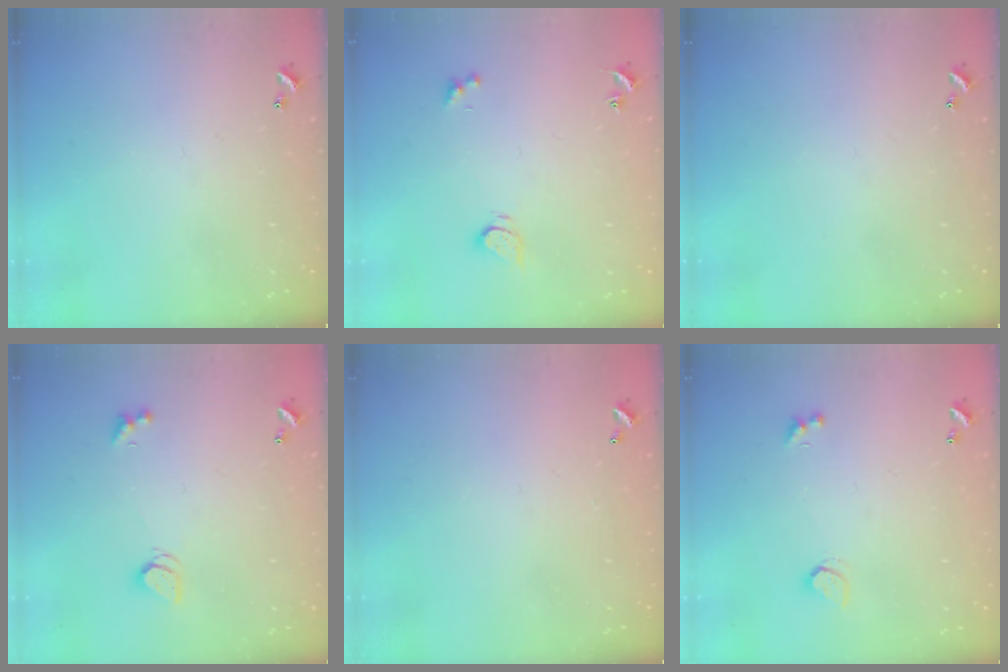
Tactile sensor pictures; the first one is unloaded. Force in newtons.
{"total": 2.9, "press": 2.9, "slide": 0.5}
{"total": 0.0}
{"total": 1.7, "press": 1.7, "slide": 0.4}
{"total": 2.8, "press": 2.8, "slide": 0.1}
{"total": 1.3, "press": 1.2, "slide": 0.4}